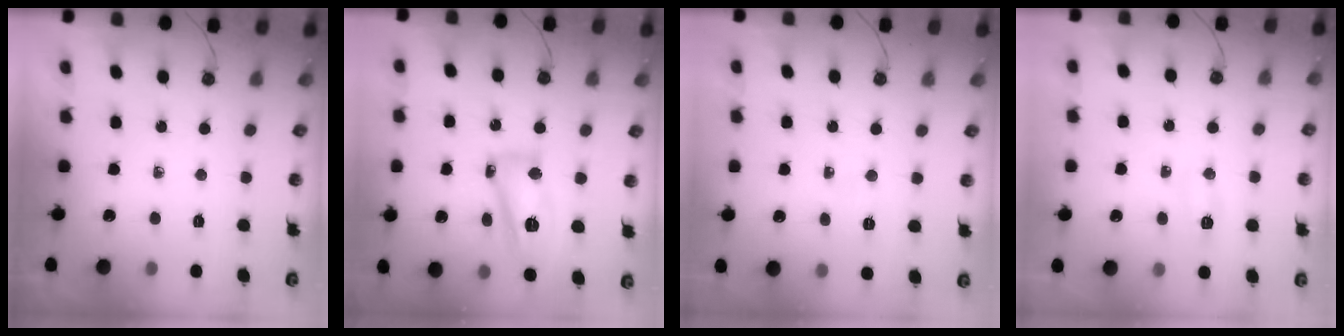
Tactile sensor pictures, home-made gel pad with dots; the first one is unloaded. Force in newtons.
{"total": 14.1, "press": 14.0, "slide": 1.4}
{"total": 2.6, "press": 2.4, "slide": 0.9}
{"total": 4.9, "press": 4.8, "slide": 0.5}